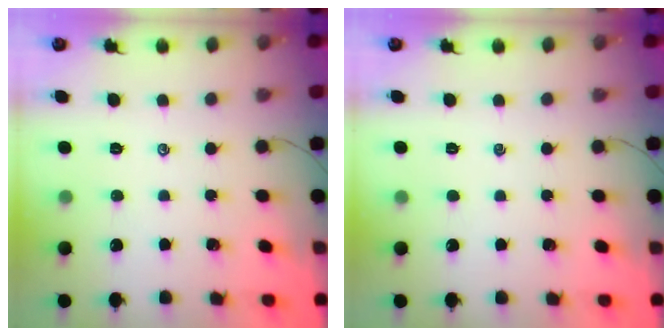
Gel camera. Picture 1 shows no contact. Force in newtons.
{"total": 0.0}